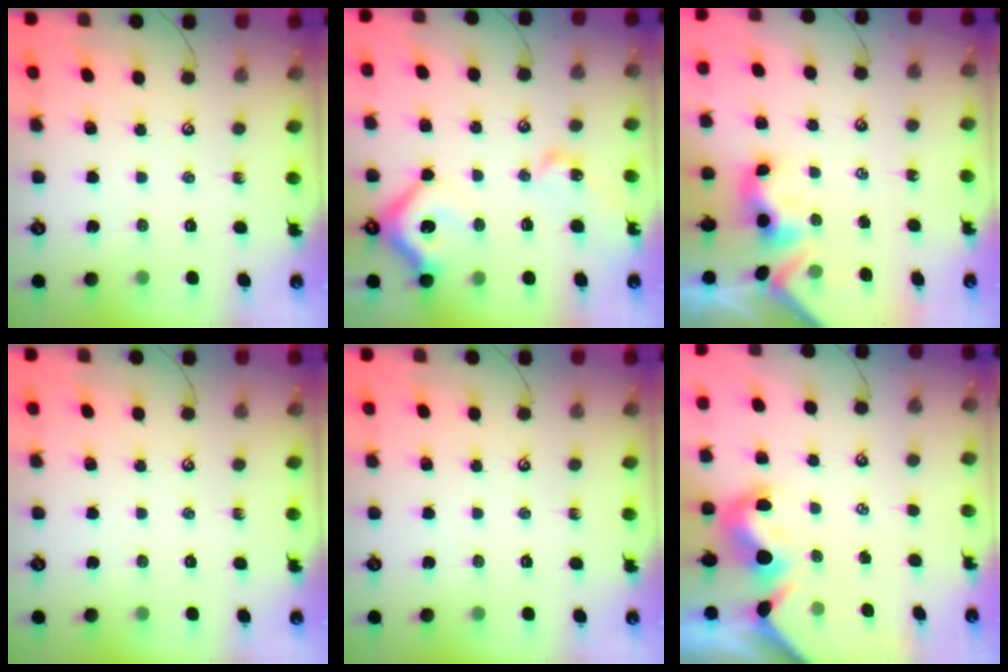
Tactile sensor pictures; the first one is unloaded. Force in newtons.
{"total": 14.4, "press": 14.3, "slide": 1.7}
{"total": 3.2, "press": 3.2, "slide": 0.5}
{"total": 0.0}
{"total": 0.0}
{"total": 2.1, "press": 1.9, "slide": 1.0}